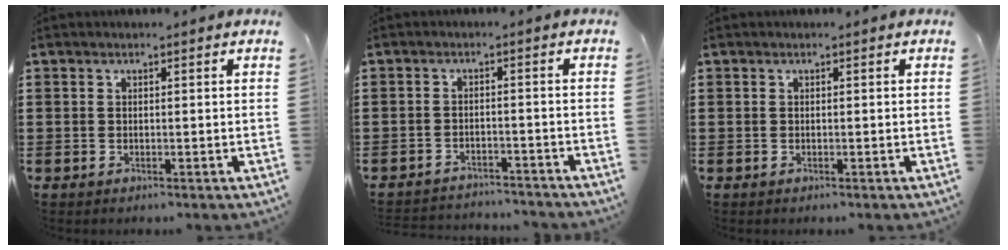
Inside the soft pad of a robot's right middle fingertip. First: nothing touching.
{"total": 2.6, "force": [-2.6, 0.2, 0.0], "torque": [-0.007, 0.000, -0.057]}
{"total": 0.0}